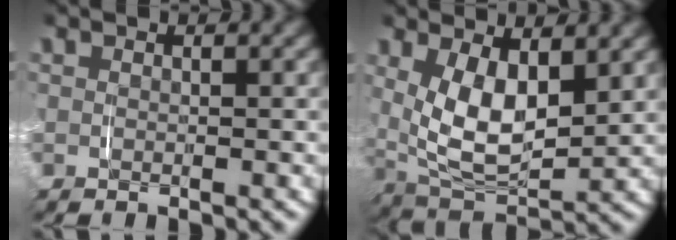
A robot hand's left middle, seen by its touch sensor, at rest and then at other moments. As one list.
[{"total": 7.3, "force": [0.7, 4.3, 5.9], "torque": [-0.127, -0.023, 0.021]}]